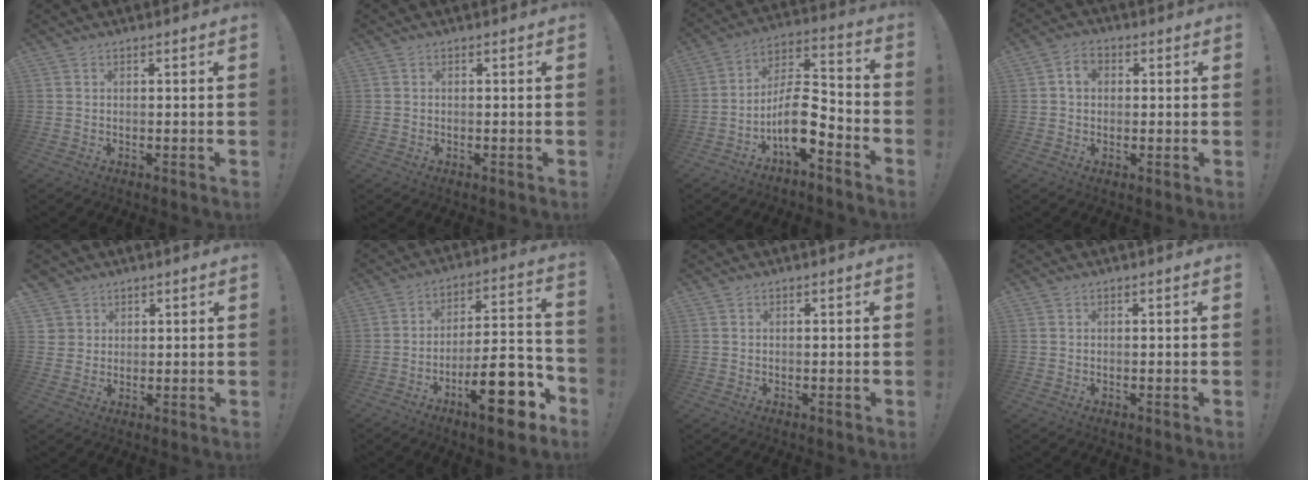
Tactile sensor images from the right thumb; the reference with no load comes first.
{"total": 0.5, "force": [-0.1, 0.5, 0.1], "torque": [-0.005, 0.004, -0.002]}
{"total": 12.7, "force": [-5.6, 5.5, 10.0], "torque": [-0.190, 0.028, -0.091]}
{"total": 4.5, "force": [1.1, 3.4, 2.9], "torque": [-0.046, 0.008, 0.020]}
{"total": 4.1, "force": [2.0, 3.5, 0.3], "torque": [-0.009, -0.011, 0.039]}
{"total": 19.5, "force": [-9.9, 6.2, 15.7], "torque": [-0.215, 0.069, -0.150]}
{"total": 0.0}
{"total": 0.0}